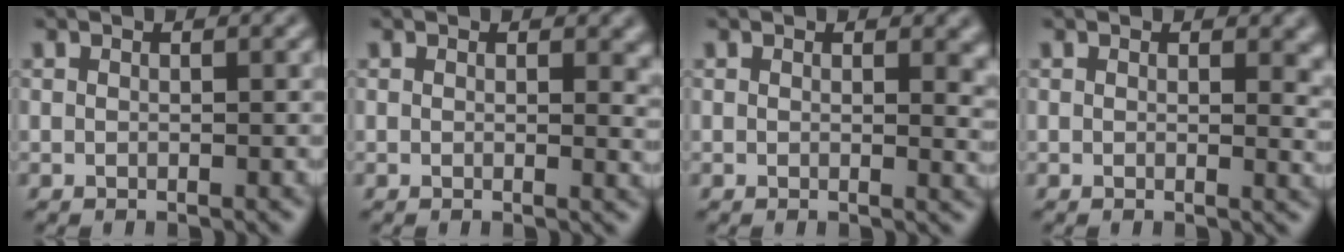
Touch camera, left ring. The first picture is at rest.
{"total": 1.8, "force": [0.5, 0.9, 1.4], "torque": [-0.013, -0.003, 0.007]}
{"total": 2.2, "force": [0.7, 1.0, 1.8], "torque": [-0.019, -0.003, 0.009]}
{"total": 2.2, "force": [0.6, 1.2, 1.8], "torque": [-0.017, -0.004, 0.007]}